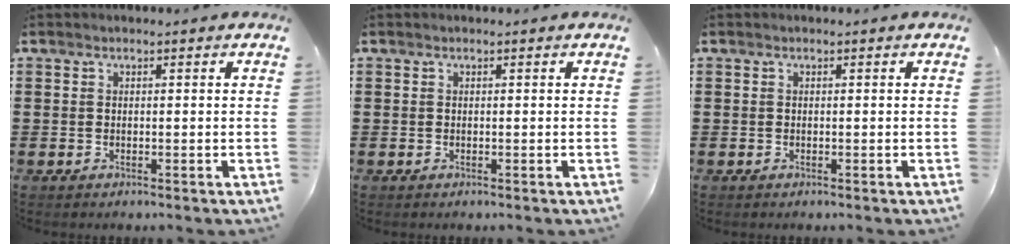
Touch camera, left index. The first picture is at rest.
{"total": 0.0}
{"total": 0.0}